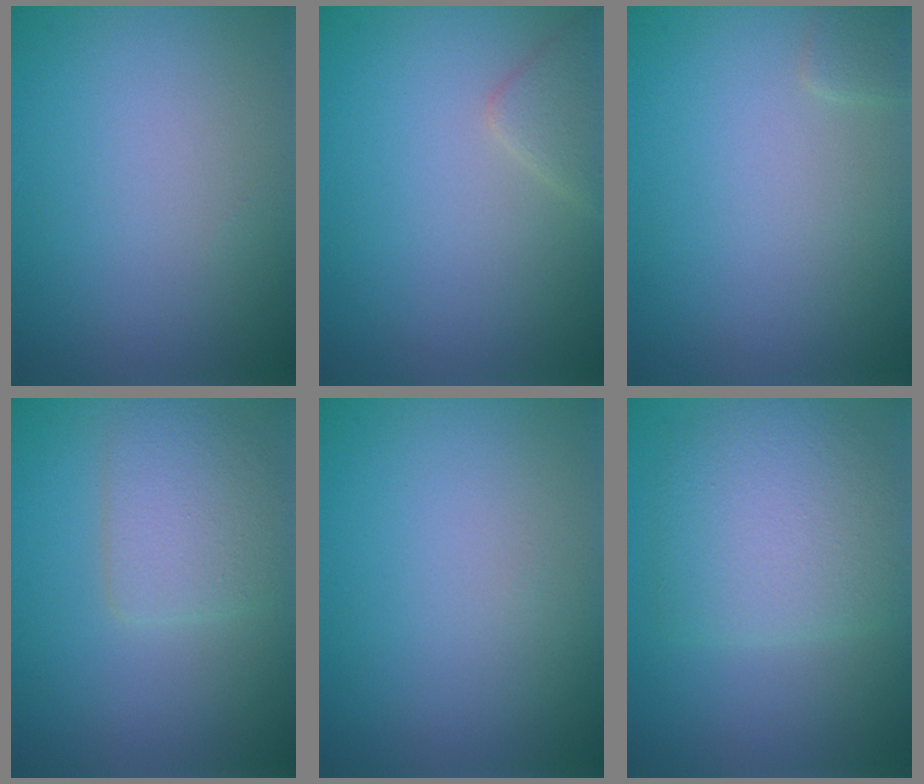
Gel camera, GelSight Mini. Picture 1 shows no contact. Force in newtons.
{"total": 1.9, "press": 1.9, "slide": 0.1}
{"total": 1.0, "press": 1.0, "slide": 0.1}
{"total": 3.3, "press": 3.3, "slide": 0.1}
{"total": 0.0}
{"total": 5.2, "press": 5.2, "slide": 0.1}